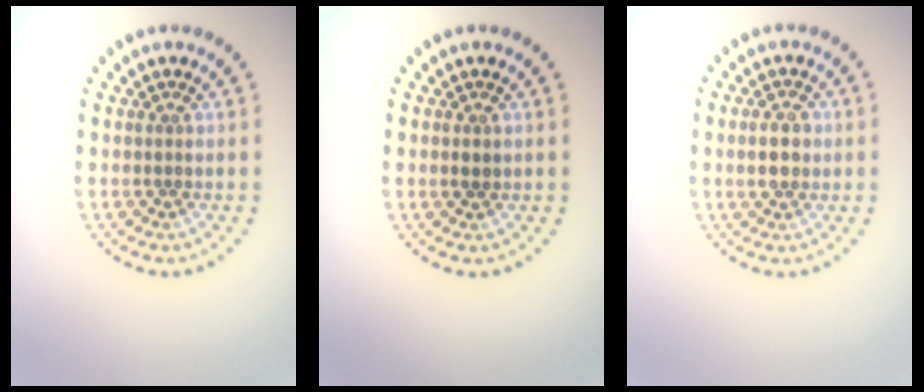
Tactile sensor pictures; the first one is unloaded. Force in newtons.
{"total": 0.7, "press": 0.7, "slide": 0.1}
{"total": 2.8, "press": 2.8, "slide": 0.1}